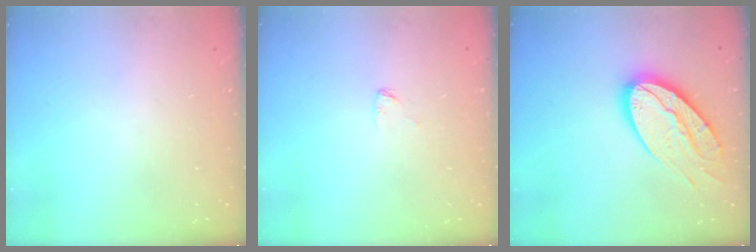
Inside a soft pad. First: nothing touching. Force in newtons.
{"total": 2.6, "press": 2.6, "slide": 0.2}
{"total": 17.5, "press": 17.4, "slide": 1.9}